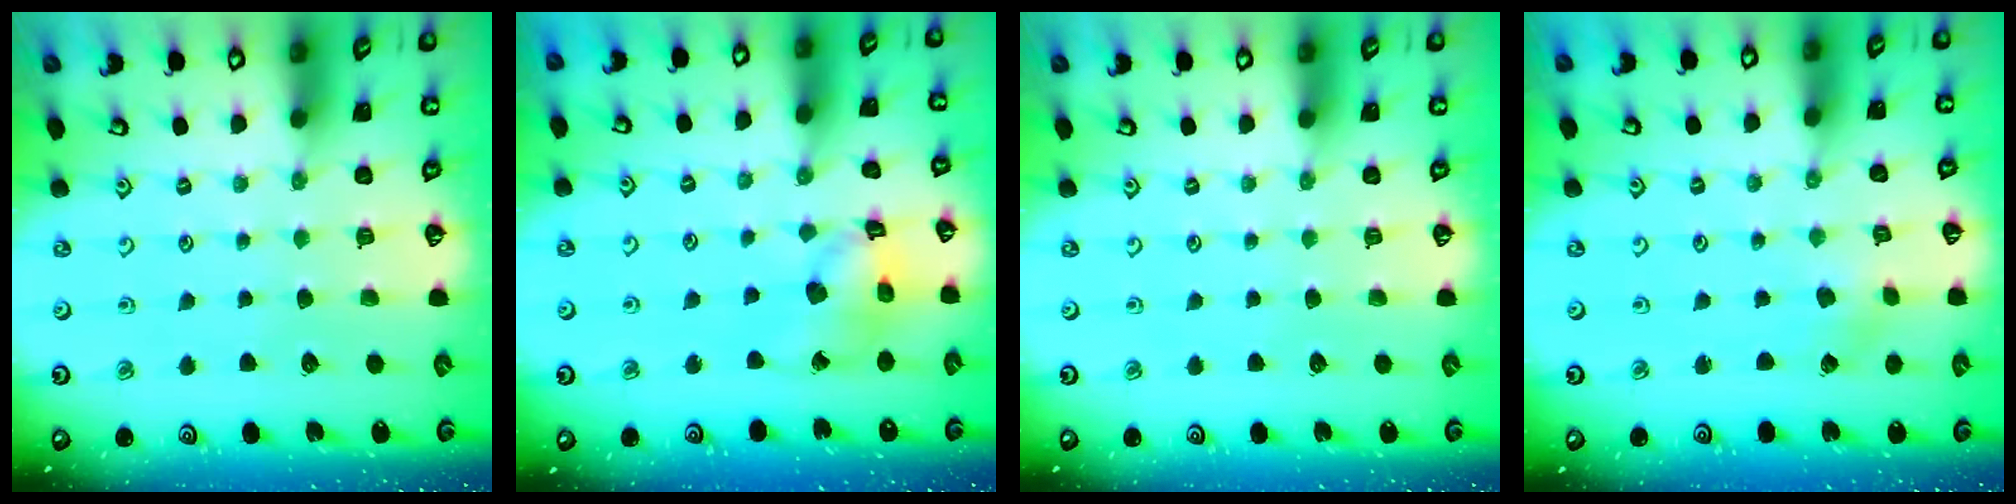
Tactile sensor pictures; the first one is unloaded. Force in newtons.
{"total": 13.3, "press": 13.2, "slide": 1.7}
{"total": 0.0}
{"total": 0.0}